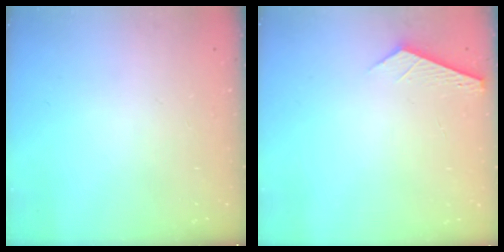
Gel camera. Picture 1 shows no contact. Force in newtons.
{"total": 2.7, "press": 2.7, "slide": 0.3}